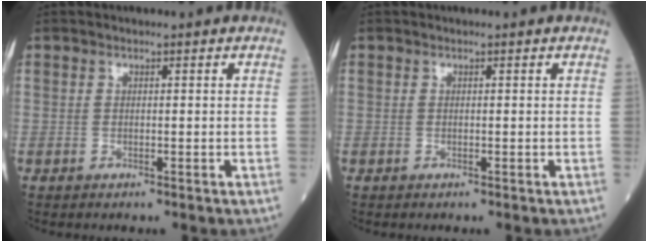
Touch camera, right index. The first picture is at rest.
{"total": 0.0}